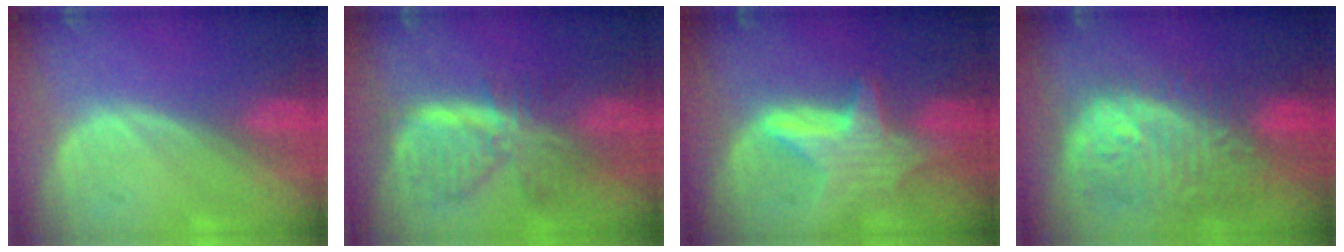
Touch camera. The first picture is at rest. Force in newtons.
{"total": 7.7, "press": 6.9, "slide": 3.3}
{"total": 6.9, "press": 6.4, "slide": 2.5}
{"total": 11.8, "press": 10.6, "slide": 5.1}